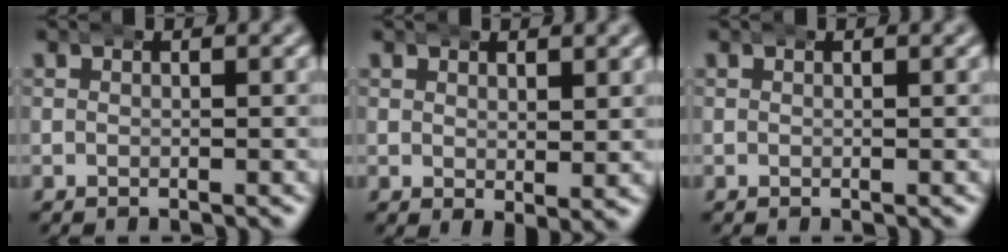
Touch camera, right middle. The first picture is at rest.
{"total": 1.4, "force": [1.0, 0.3, 1.0], "torque": [-0.010, -0.010, 0.021]}
{"total": 0.0}